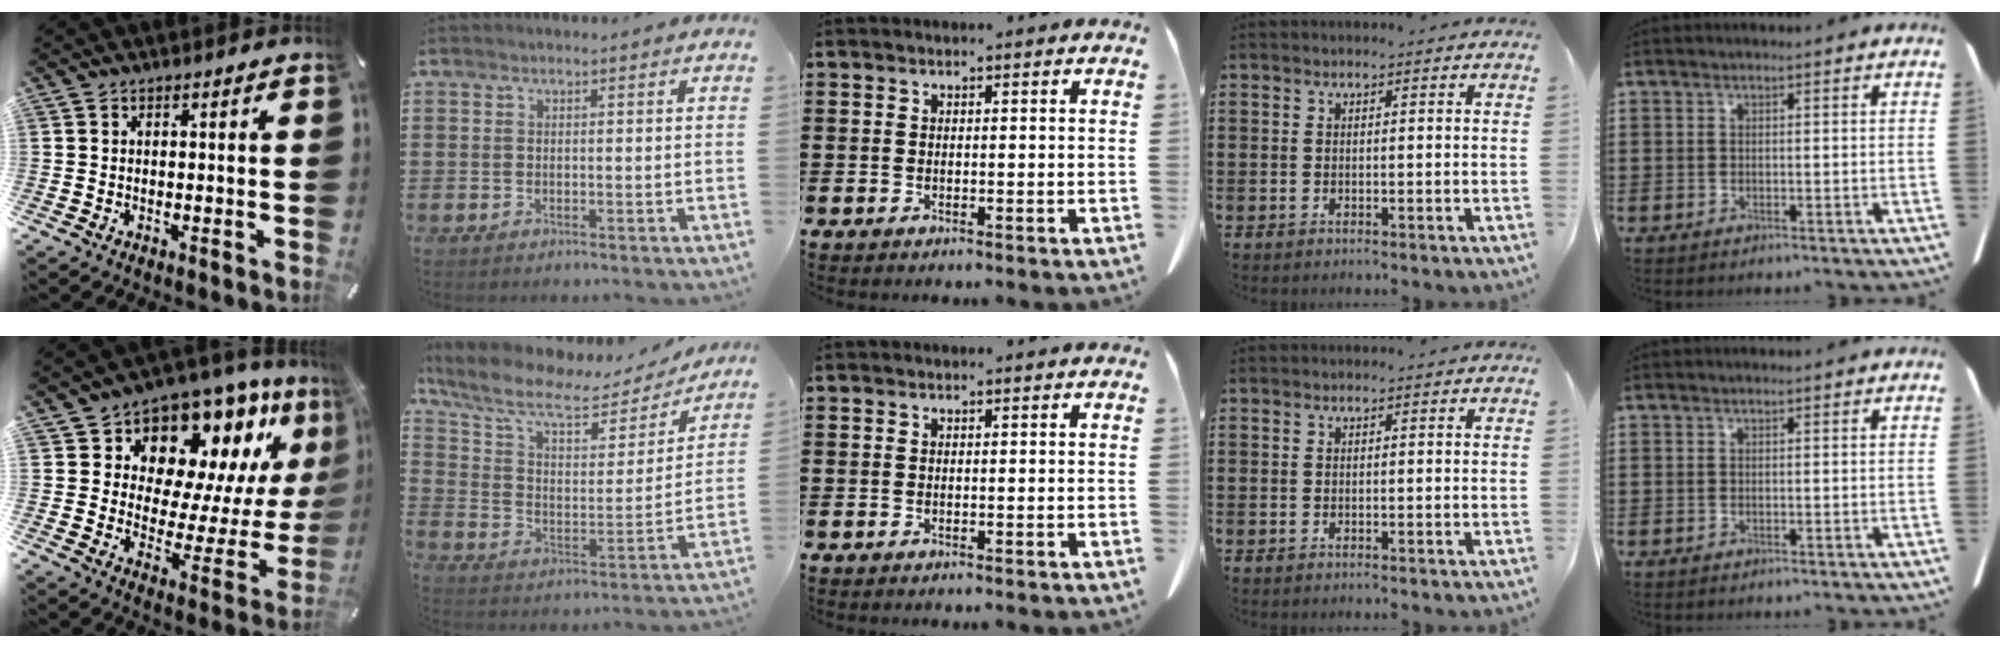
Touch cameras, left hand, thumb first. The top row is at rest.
{"thumb": {"total": 12.7, "force": [10.0, 6.9, 3.5], "torque": [-0.051, -0.111, 0.170]}, "index": {"total": 9.9, "force": [7.3, 3.6, 5.7], "torque": [-0.141, -0.032, 0.125]}}